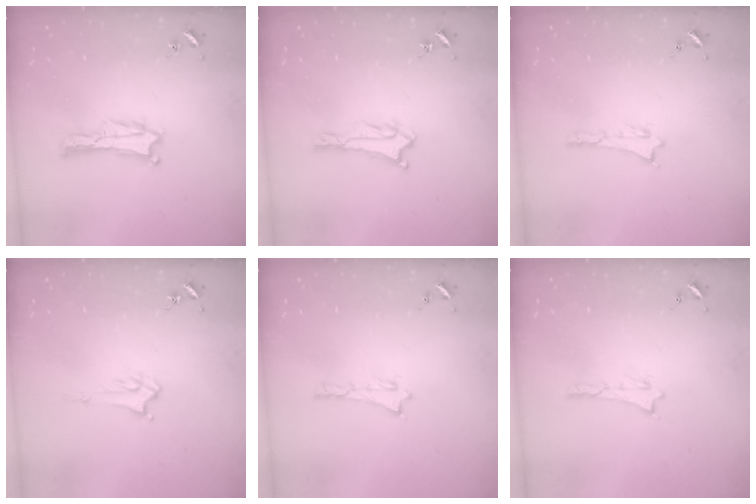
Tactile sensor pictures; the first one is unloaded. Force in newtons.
{"total": 0.7, "press": 0.7, "slide": 0.1}
{"total": 0.0}
{"total": 2.4, "press": 2.4, "slide": 0.3}
{"total": 0.0}
{"total": 0.0}